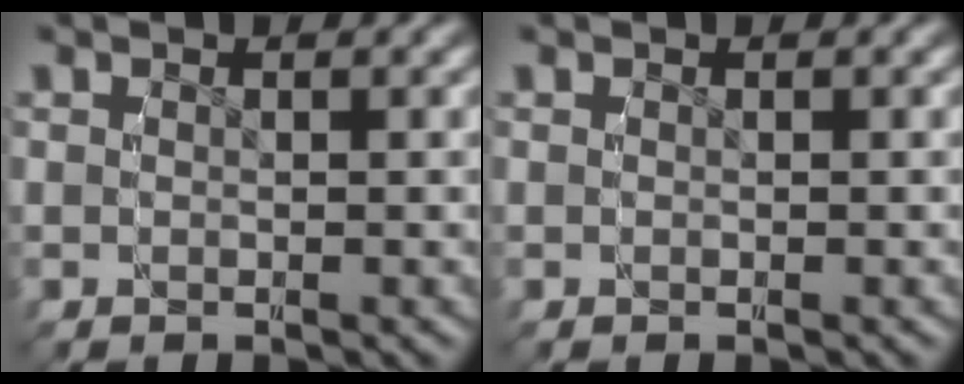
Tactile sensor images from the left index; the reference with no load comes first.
{"total": 0.0}